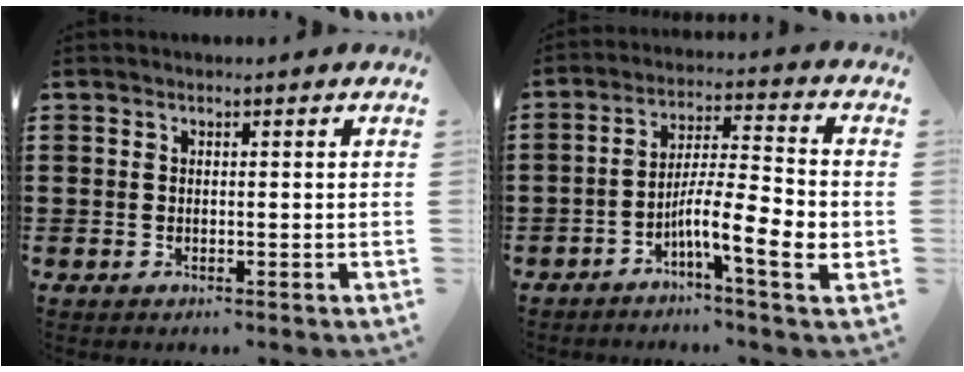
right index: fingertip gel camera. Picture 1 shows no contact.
{"total": 10.1, "force": [-3.6, 1.8, 9.2], "torque": [-0.169, -0.006, -0.066]}